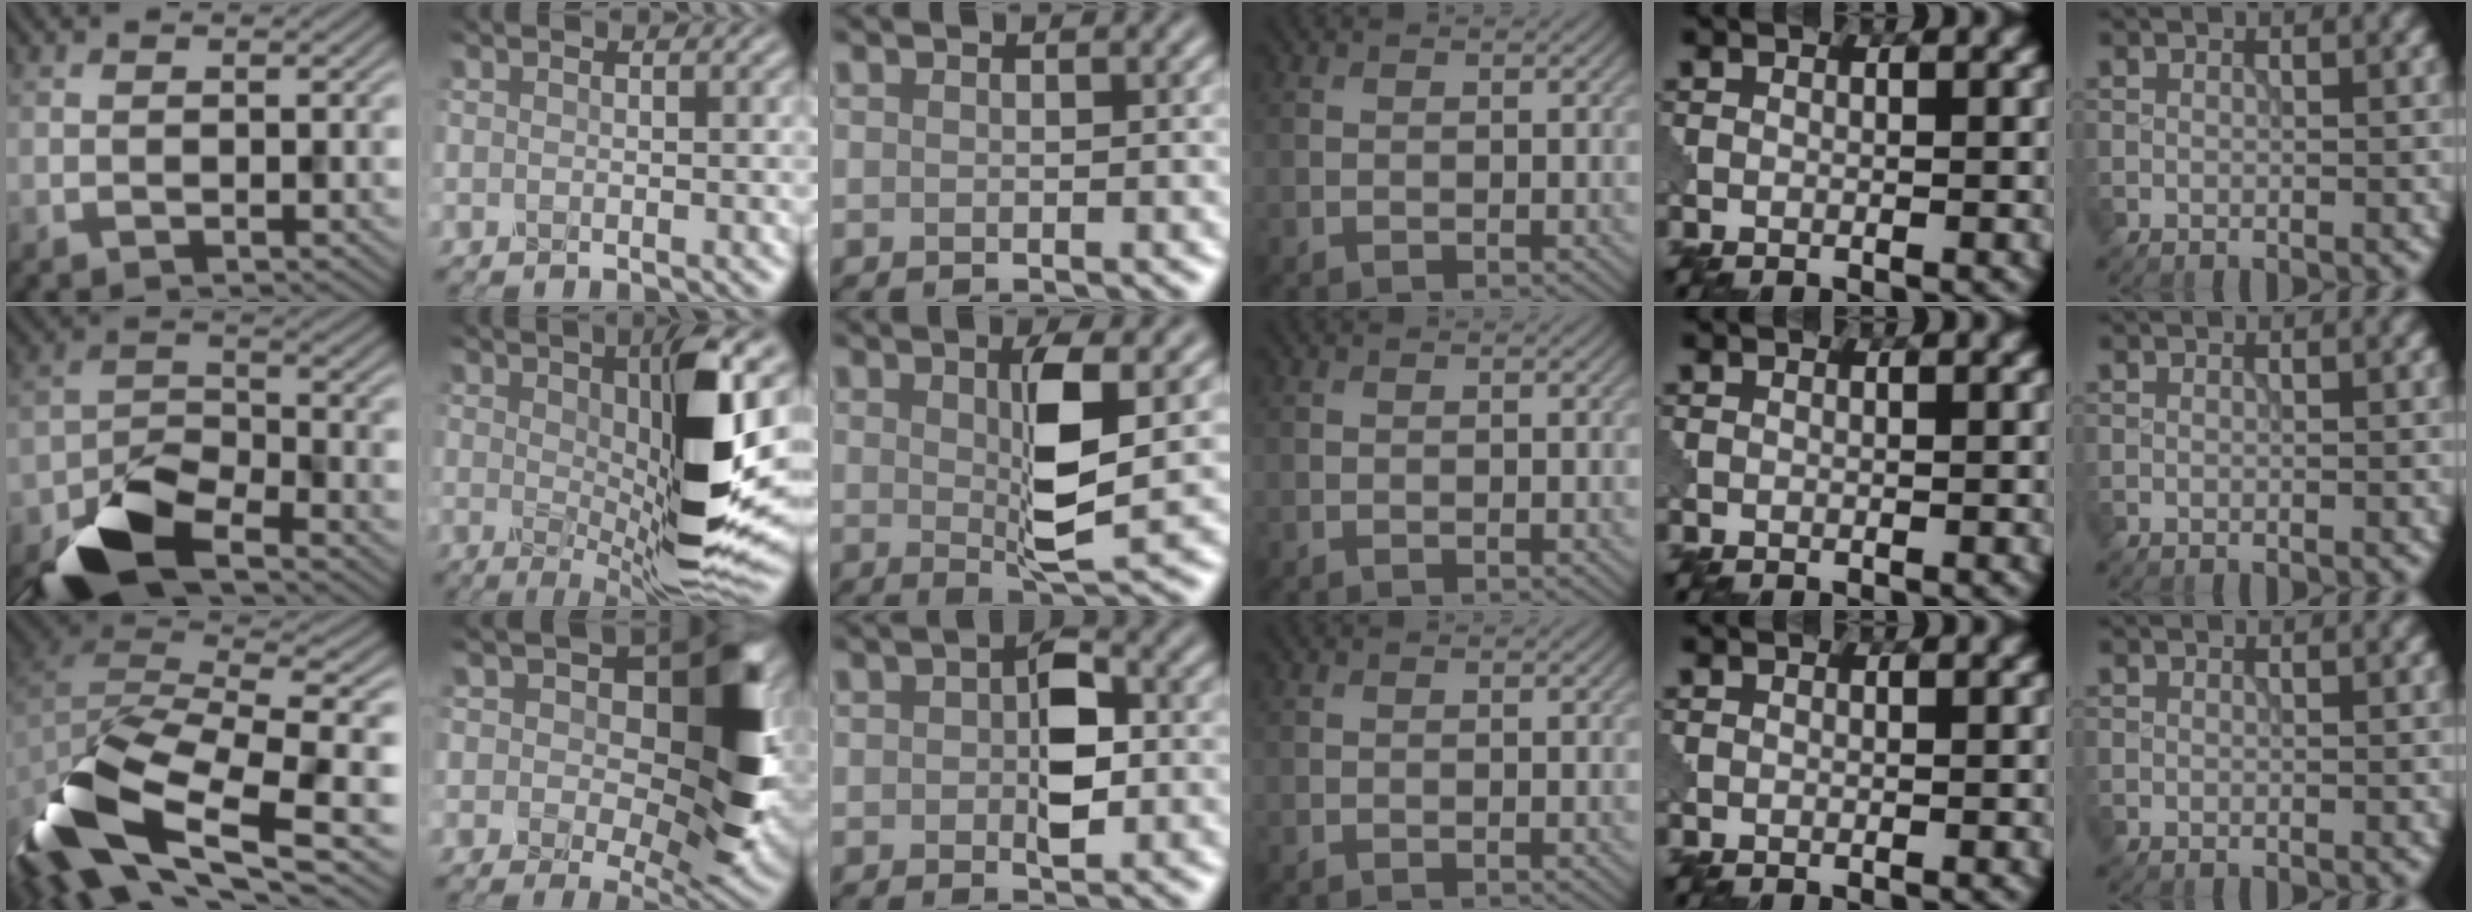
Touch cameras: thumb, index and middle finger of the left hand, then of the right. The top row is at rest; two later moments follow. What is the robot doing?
{"motion": "disassemble", "object": "pitcher"}